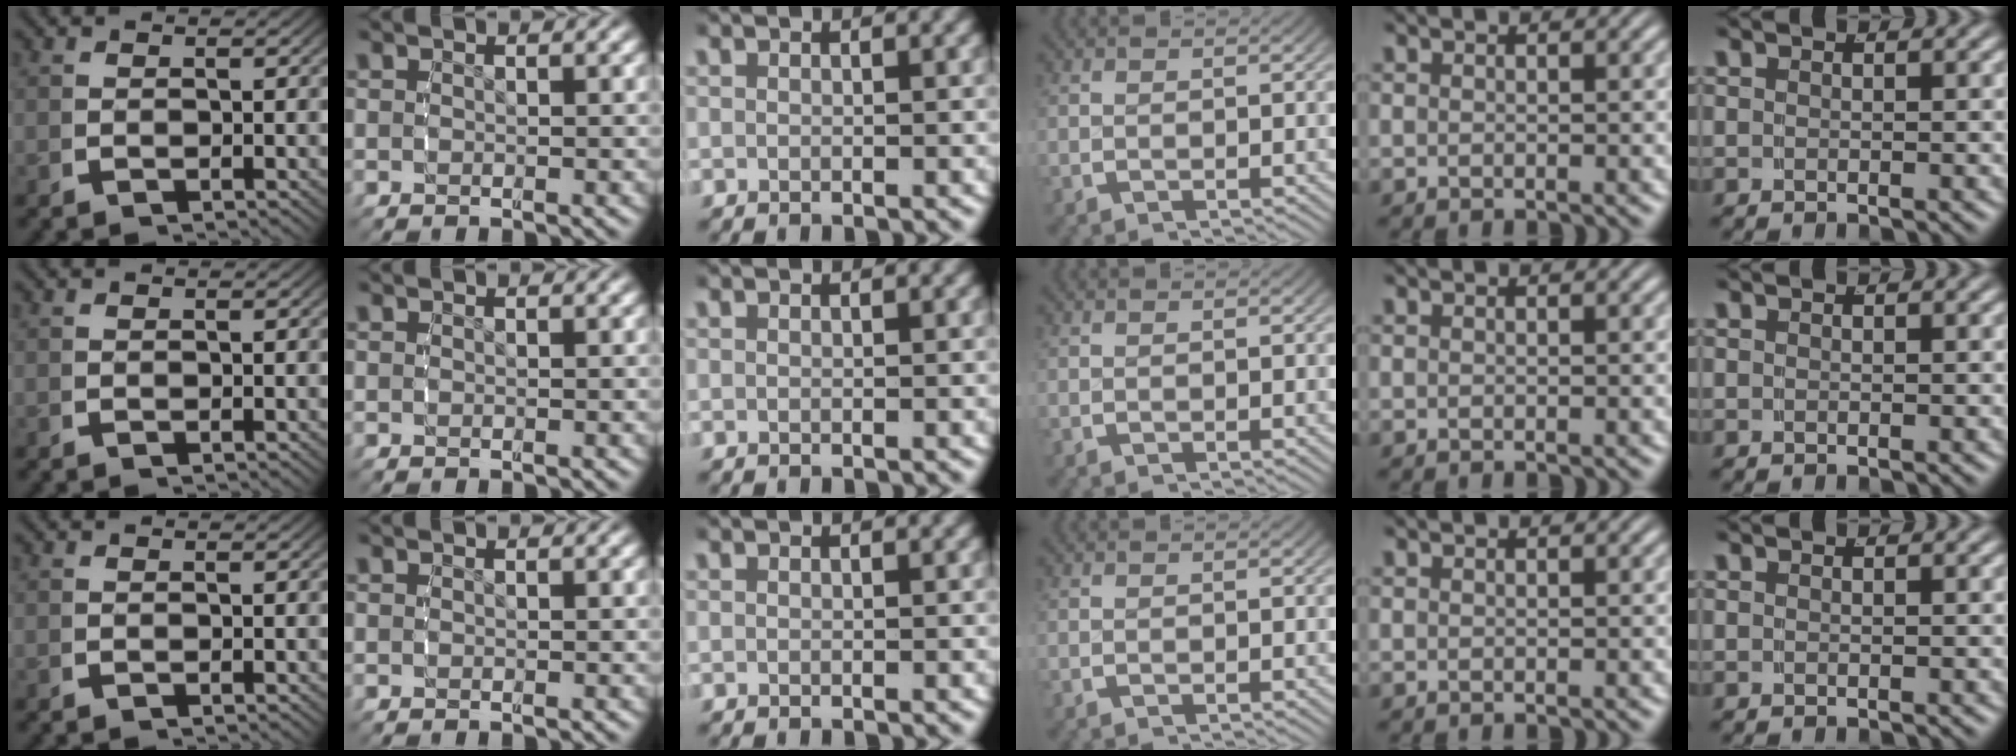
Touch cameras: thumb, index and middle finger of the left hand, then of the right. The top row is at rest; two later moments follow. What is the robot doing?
{"motion": "reach", "object": "coat"}